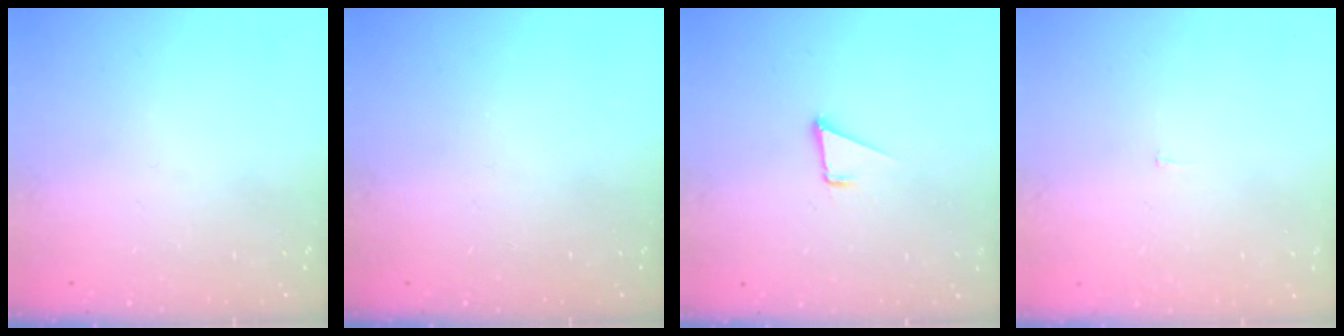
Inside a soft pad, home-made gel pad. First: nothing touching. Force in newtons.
{"total": 0.0}
{"total": 1.7, "press": 1.7, "slide": 0.1}
{"total": 1.9, "press": 1.9, "slide": 0.1}